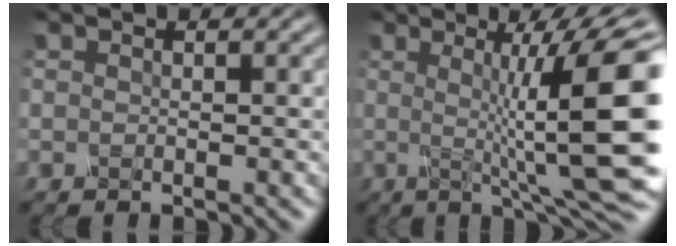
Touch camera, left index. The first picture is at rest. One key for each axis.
{"total": 13.7, "fx": 0.7, "fy": 2.6, "fz": 13.5, "tx": -0.160, "ty": 0.007, "tz": 0.016}